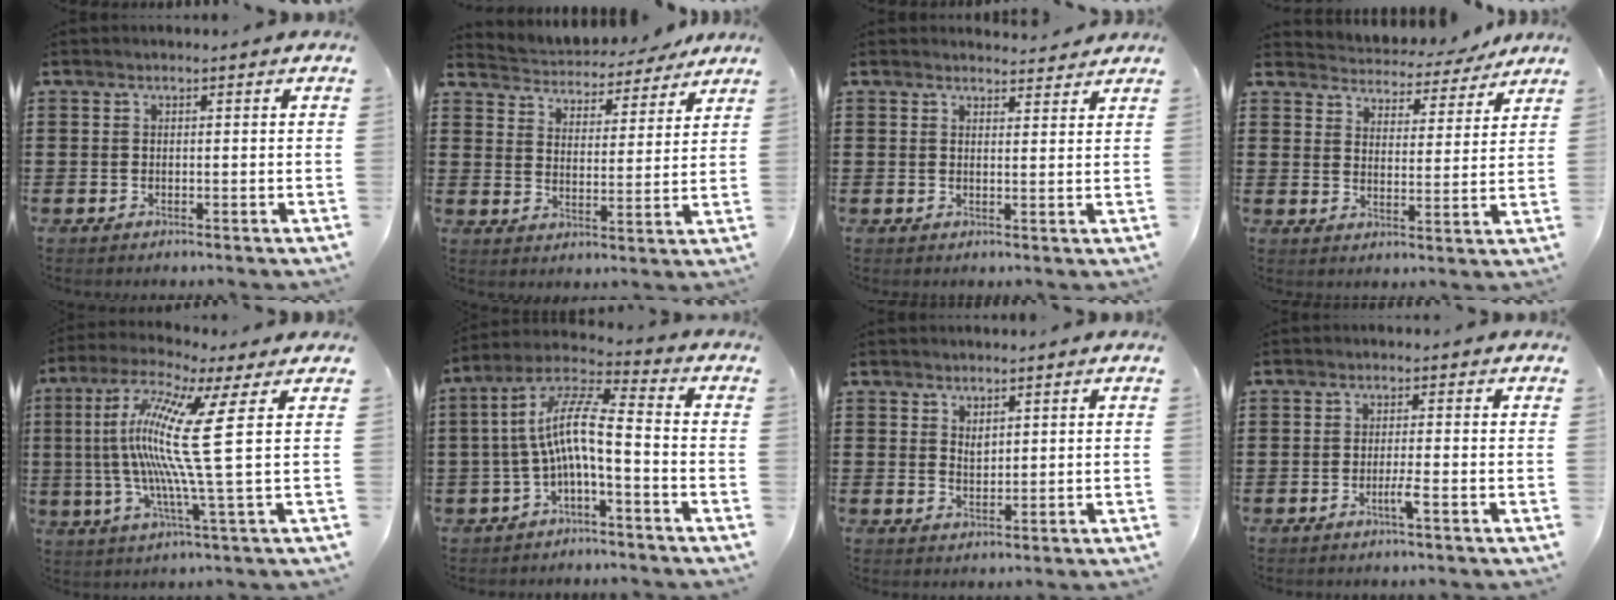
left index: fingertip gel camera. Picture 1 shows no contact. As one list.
[{"total": 4.3, "force": [4.3, 0.6, 0.1], "torque": [-0.028, -0.029, 0.073]}, {"total": 2.5, "force": [2.5, 0.2, 0.2], "torque": [-0.003, -0.010, 0.045]}, {"total": 4.5, "force": [4.5, 0.7, 0.0], "torque": [-0.017, -0.031, 0.076]}, {"total": 13.8, "force": [1.7, -1.0, 13.7], "torque": [-0.299, -0.024, 0.007]}, {"total": 9.6, "force": [-1.3, 2.1, 9.3], "torque": [-0.206, -0.019, -0.036]}, {"total": 1.7, "force": [1.4, 0.8, 0.5], "torque": [-0.012, 0.003, 0.026]}, {"total": 2.3, "force": [-1.1, -0.1, 2.0], "torque": [-0.034, -0.003, -0.020]}]